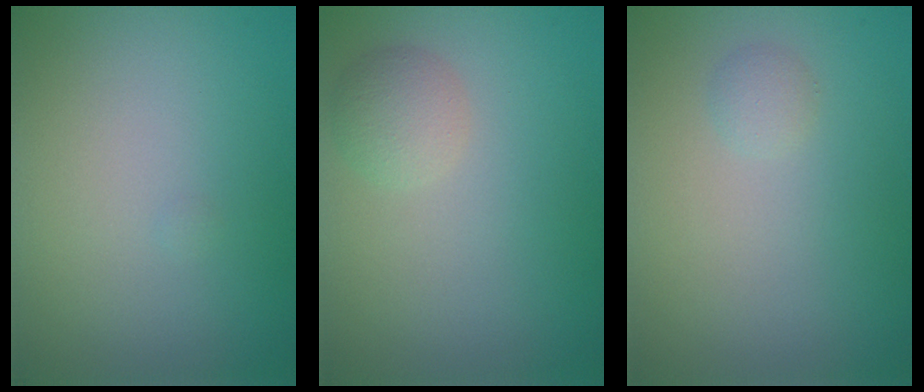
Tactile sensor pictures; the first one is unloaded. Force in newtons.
{"total": 2.0, "press": 2.0, "slide": 0.1}
{"total": 0.8, "press": 0.8, "slide": 0.1}